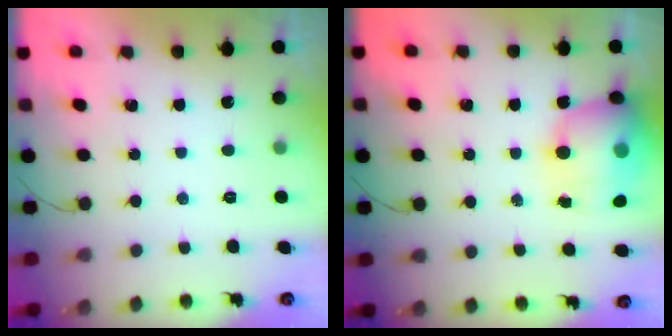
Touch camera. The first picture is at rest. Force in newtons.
{"total": 16.7, "press": 16.2, "slide": 3.9}